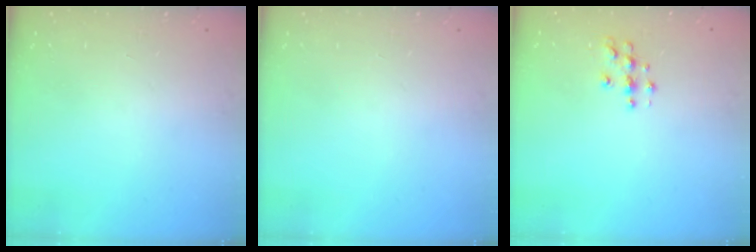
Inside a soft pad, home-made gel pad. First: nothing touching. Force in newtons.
{"total": 0.0}
{"total": 4.5, "press": 4.4, "slide": 0.4}